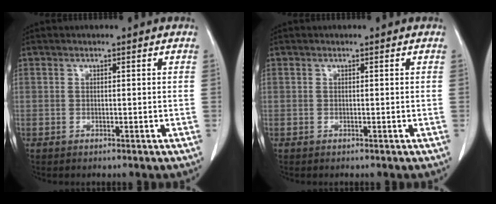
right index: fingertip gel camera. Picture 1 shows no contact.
{"total": 0.0}